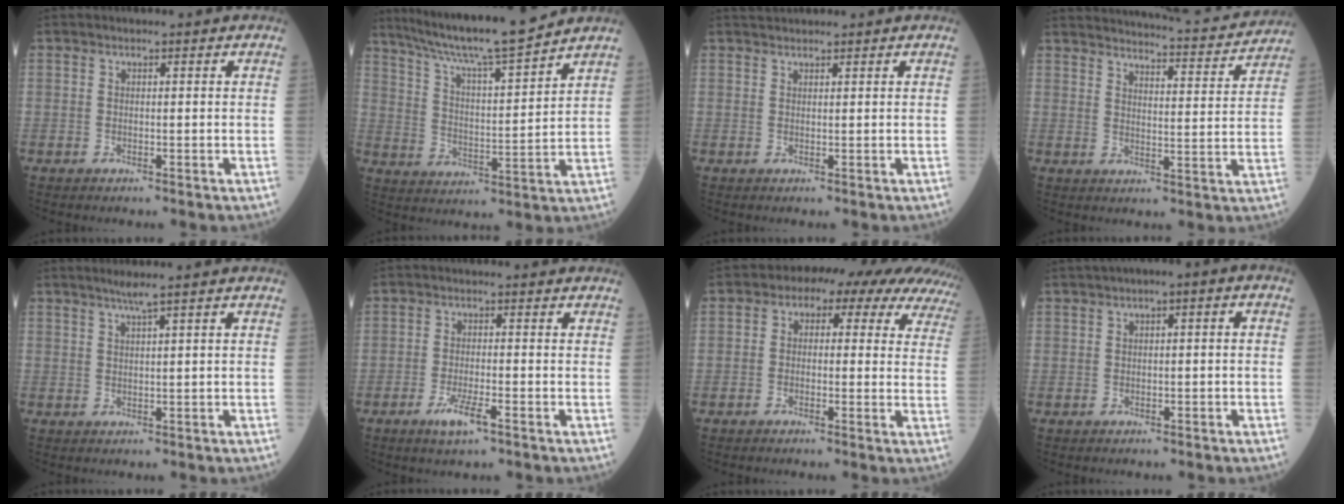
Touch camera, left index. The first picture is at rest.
{"total": 16.8, "force": [14.6, -0.3, 8.2], "torque": [-0.144, 0.002, 0.236]}
{"total": 2.9, "force": [2.8, 0.5, 0.7], "torque": [-0.009, 0.034, 0.046]}
{"total": 18.7, "force": [18.0, 1.7, 4.6], "torque": [-0.067, -0.031, 0.221]}
{"total": 2.1, "force": [1.4, -0.8, 1.3], "torque": [-0.030, 0.000, 0.033]}
{"total": 4.0, "force": [-2.4, 0.6, 3.2], "torque": [-0.070, -0.007, -0.043]}
{"total": 12.4, "force": [8.2, 6.1, 7.1], "torque": [-0.073, 0.051, 0.077]}
{"total": 3.2, "force": [0.4, 1.0, 3.0], "torque": [-0.044, 0.023, 0.002]}